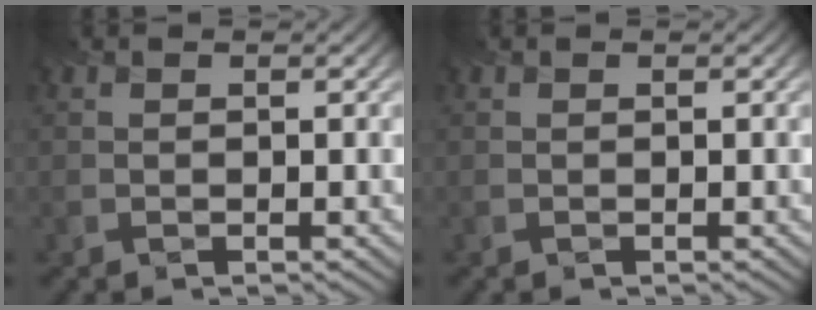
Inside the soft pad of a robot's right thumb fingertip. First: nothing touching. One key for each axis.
{"total": 0.0}